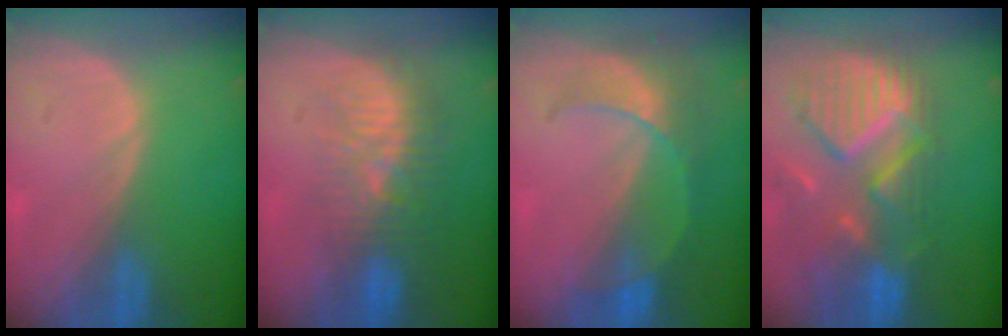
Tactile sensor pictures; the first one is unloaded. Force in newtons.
{"total": 9.3, "press": 8.5, "slide": 3.6}
{"total": 7.8, "press": 6.9, "slide": 3.7}
{"total": 12.0, "press": 10.5, "slide": 5.8}